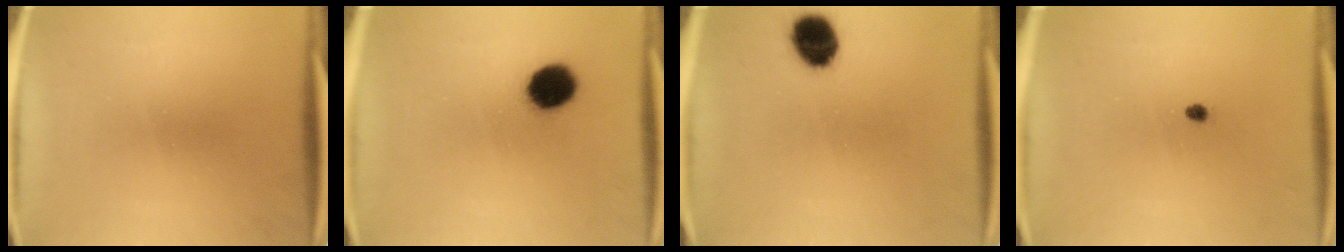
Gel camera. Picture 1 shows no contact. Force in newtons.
{"total": 8.5}
{"total": 9.1}
{"total": 1.0}